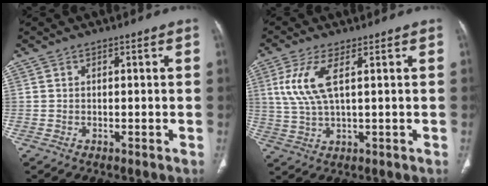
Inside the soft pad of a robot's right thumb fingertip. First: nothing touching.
{"total": 8.3, "force": [2.5, 2.6, 7.5], "torque": [-0.187, -0.006, 0.056]}